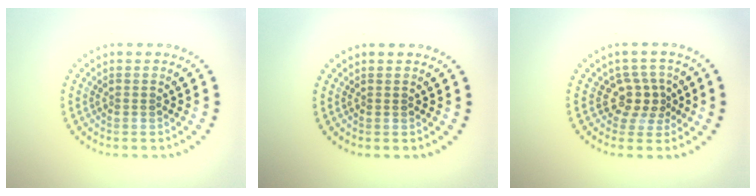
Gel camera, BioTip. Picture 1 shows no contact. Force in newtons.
{"total": 0.0}
{"total": 2.7, "press": 2.1, "slide": 1.7}